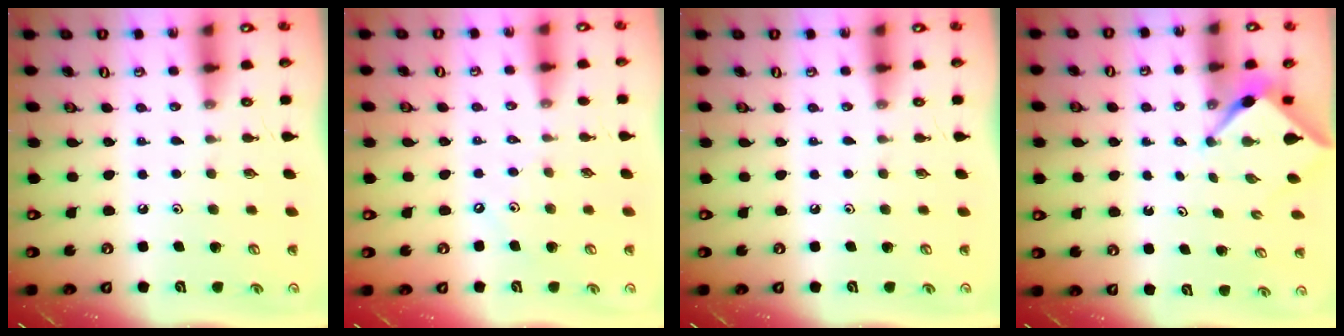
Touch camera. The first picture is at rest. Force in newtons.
{"total": 2.6, "press": 2.6, "slide": 0.3}
{"total": 0.0}
{"total": 3.0, "press": 3.0, "slide": 0.3}